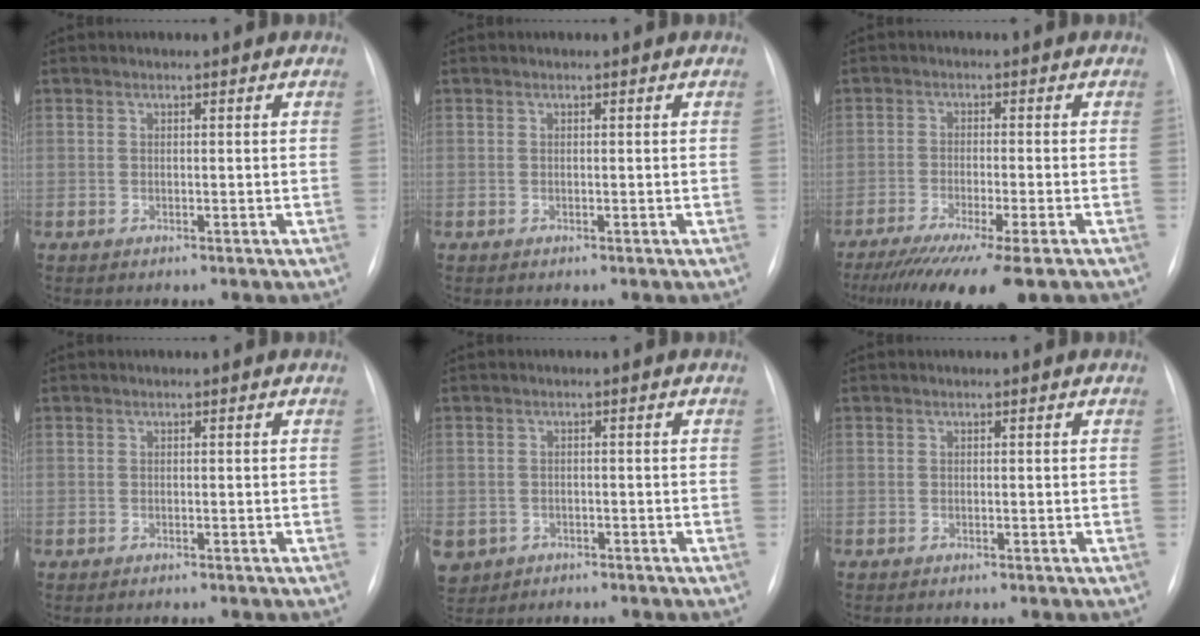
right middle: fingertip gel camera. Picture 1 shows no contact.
{"total": 0.0}
{"total": 12.7, "force": [-9.5, 0.2, 8.4], "torque": [-0.132, -0.039, -0.150]}
{"total": 0.0}
{"total": 6.6, "force": [-3.5, 5.3, 1.7], "torque": [-0.050, 0.001, -0.052]}
{"total": 0.0}